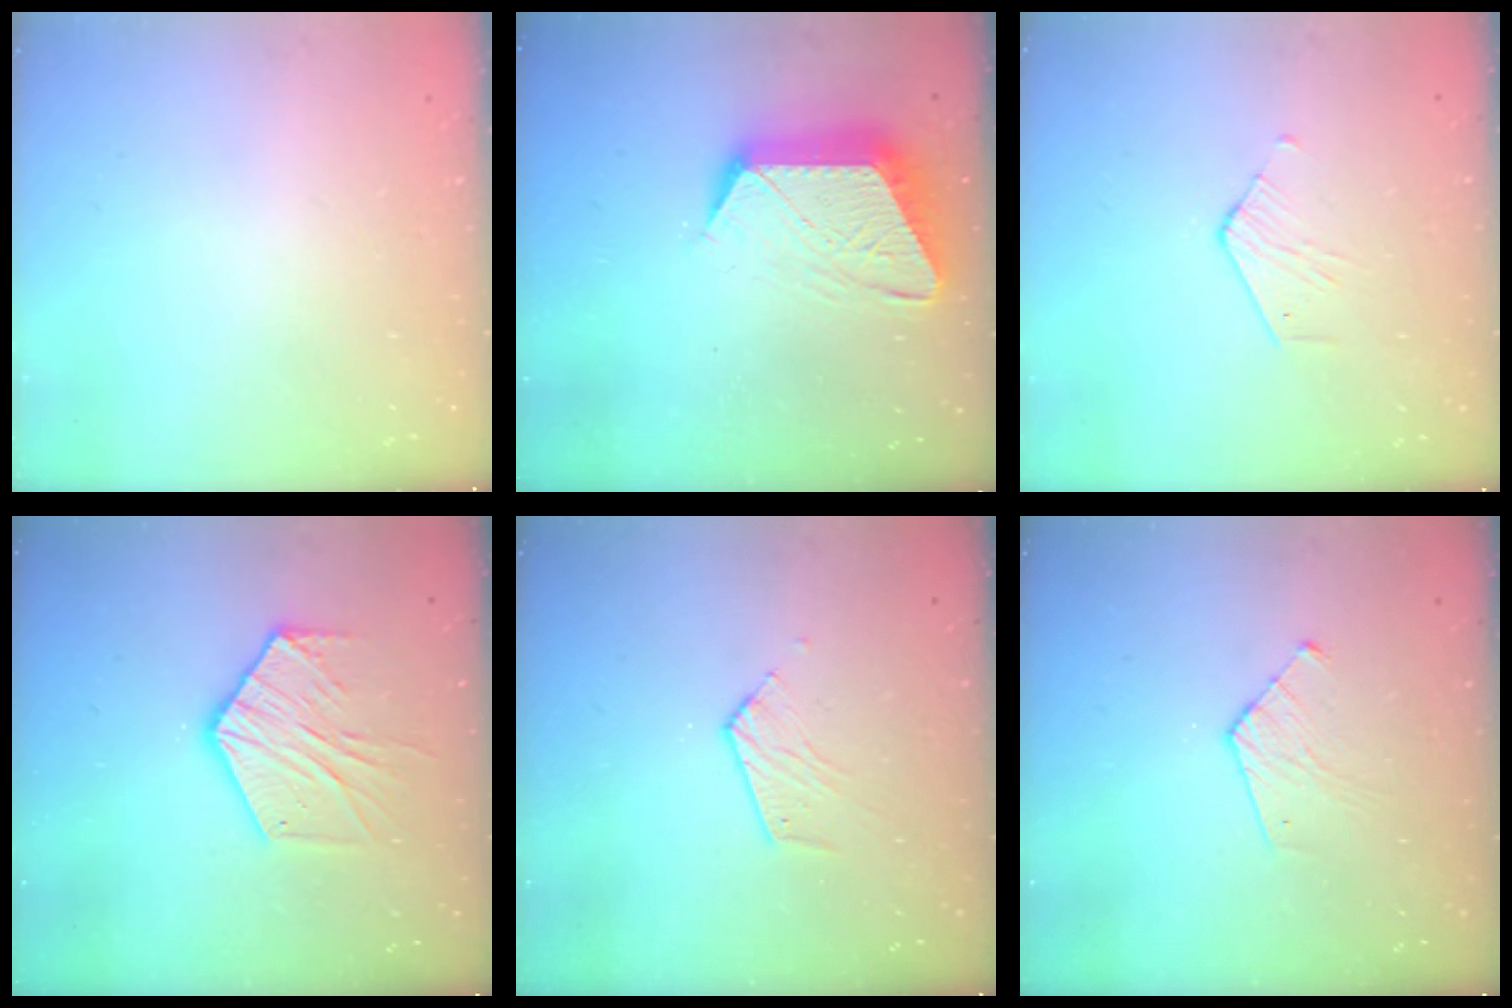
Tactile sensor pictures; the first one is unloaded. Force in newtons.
{"total": 13.5, "press": 13.4, "slide": 0.9}
{"total": 2.7, "press": 2.7, "slide": 0.3}
{"total": 13.3, "press": 13.3, "slide": 0.6}
{"total": 5.7, "press": 5.7, "slide": 0.3}
{"total": 6.6, "press": 6.6, "slide": 0.4}